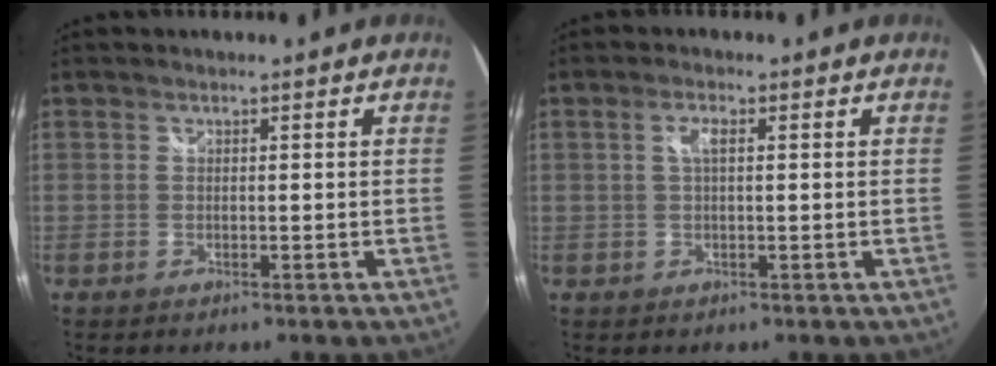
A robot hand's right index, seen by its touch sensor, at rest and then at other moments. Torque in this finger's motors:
{"motor_torque": [0.04, -0.02, 0.04, 0.04]}